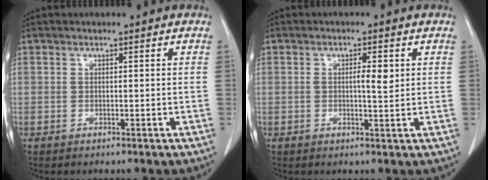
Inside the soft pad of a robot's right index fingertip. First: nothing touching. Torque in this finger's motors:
{"motor_torque": [0.09, 0.07, 0.07, 0.03]}